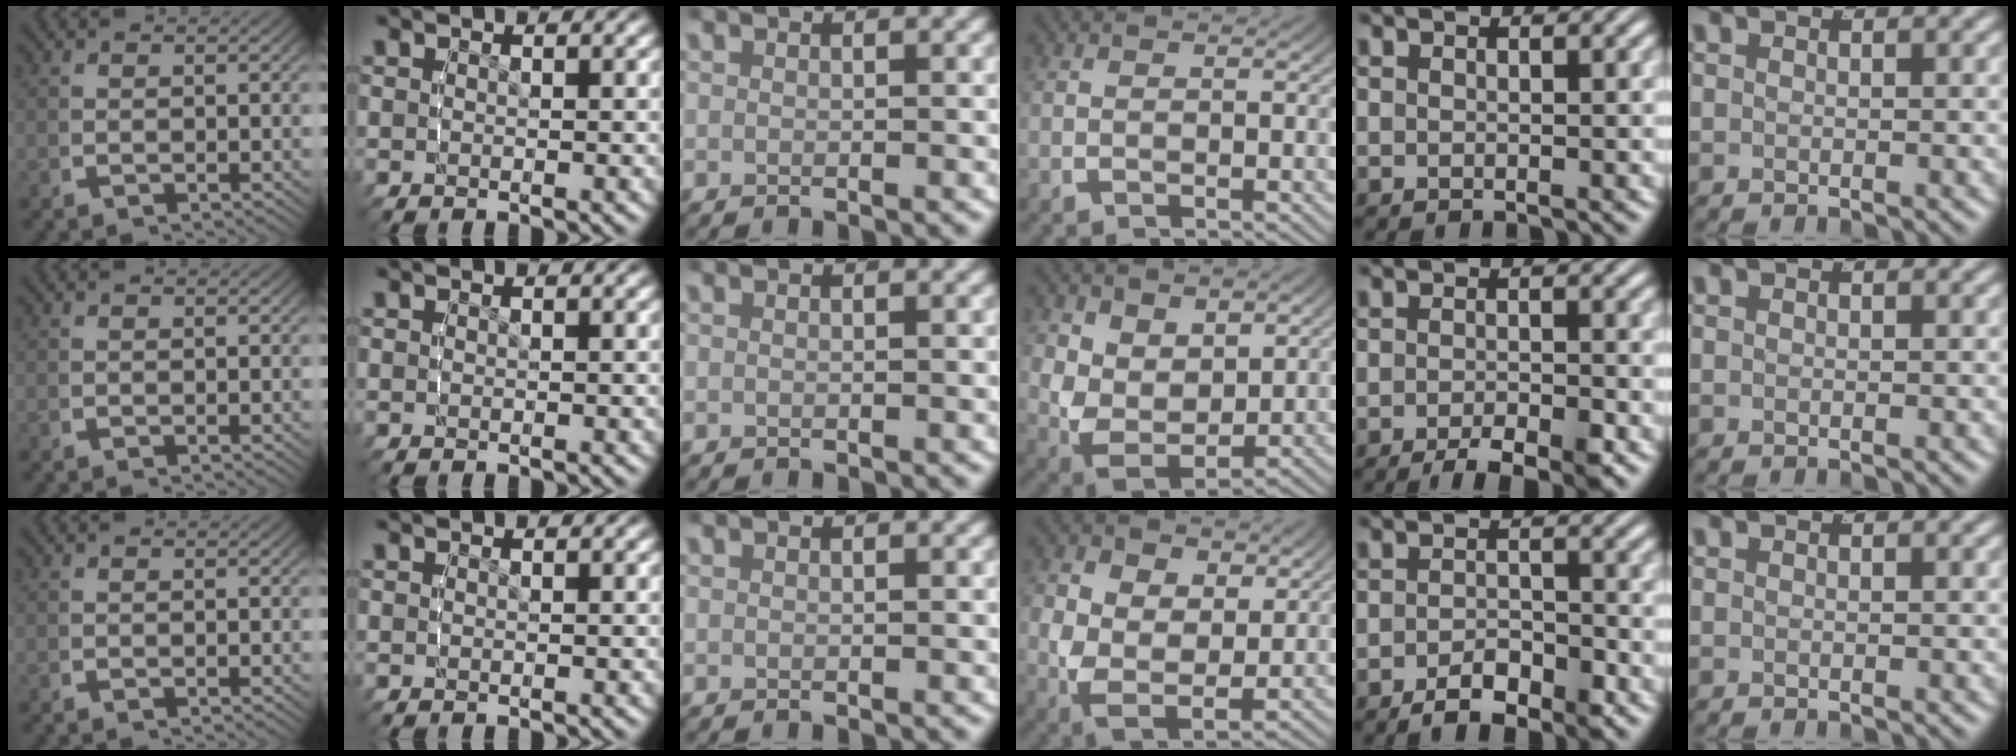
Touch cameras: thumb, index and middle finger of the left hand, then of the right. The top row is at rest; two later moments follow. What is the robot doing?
{"motion": "lift_and_place", "object": "air blower"}